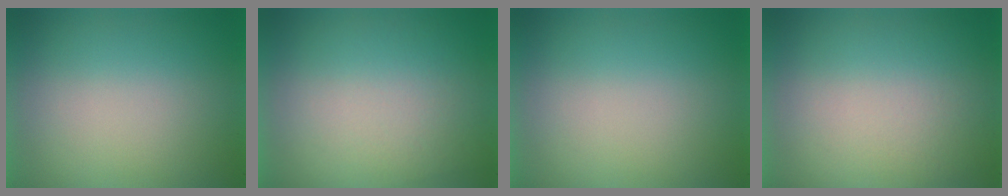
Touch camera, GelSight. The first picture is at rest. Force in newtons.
{"total": 2.6}
{"total": 0.0}
{"total": 1.4}